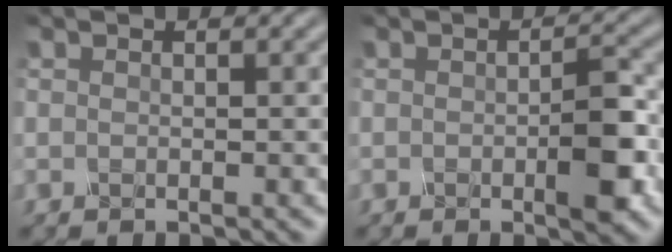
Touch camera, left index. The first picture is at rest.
{"total": 3.4, "force": [-1.3, 0.5, 3.1], "torque": [-0.068, -0.002, -0.013]}